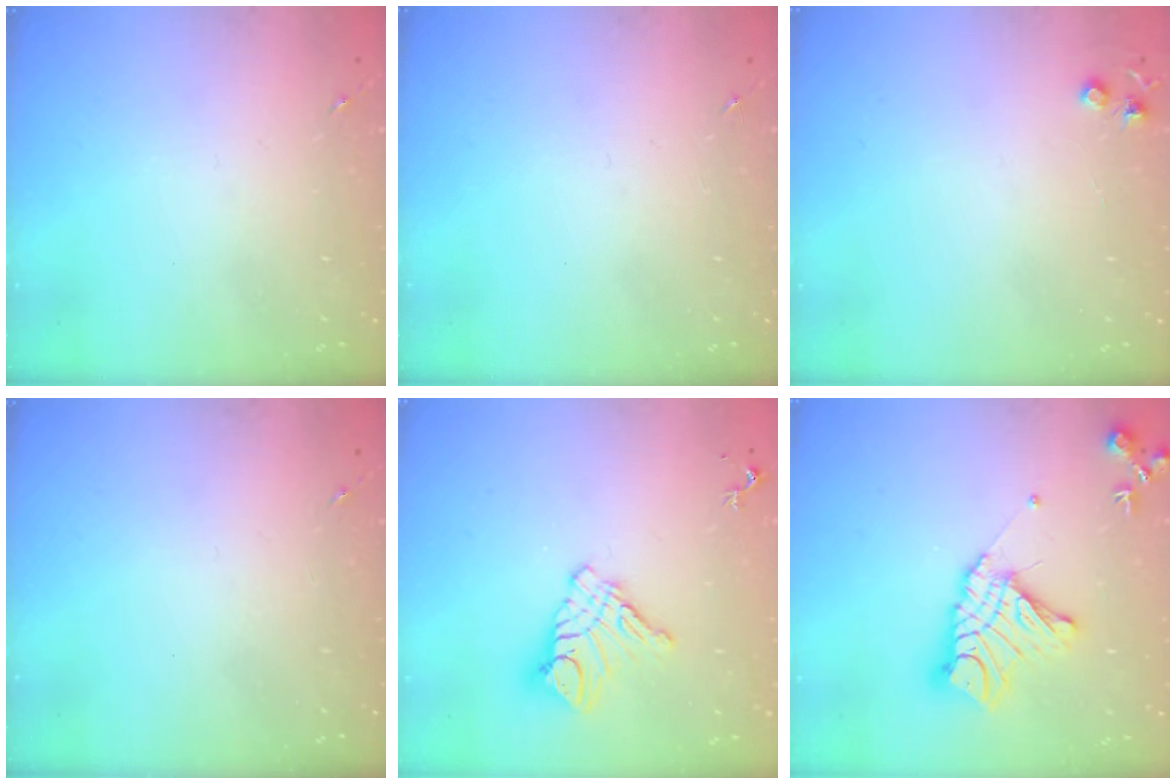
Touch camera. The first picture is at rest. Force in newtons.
{"total": 0.0}
{"total": 4.2, "press": 4.1, "slide": 0.7}
{"total": 0.0}
{"total": 11.5, "press": 11.4, "slide": 0.8}
{"total": 15.8, "press": 15.7, "slide": 1.4}